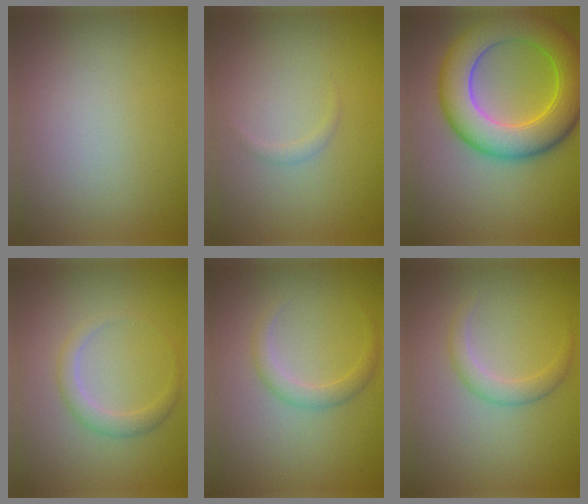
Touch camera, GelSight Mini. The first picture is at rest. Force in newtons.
{"total": 0.7, "press": 0.7, "slide": 0.0}
{"total": 9.5, "press": 9.5, "slide": 0.2}
{"total": 1.8, "press": 1.8, "slide": 0.1}
{"total": 1.8, "press": 1.8, "slide": 0.2}
{"total": 1.9, "press": 1.9, "slide": 0.0}